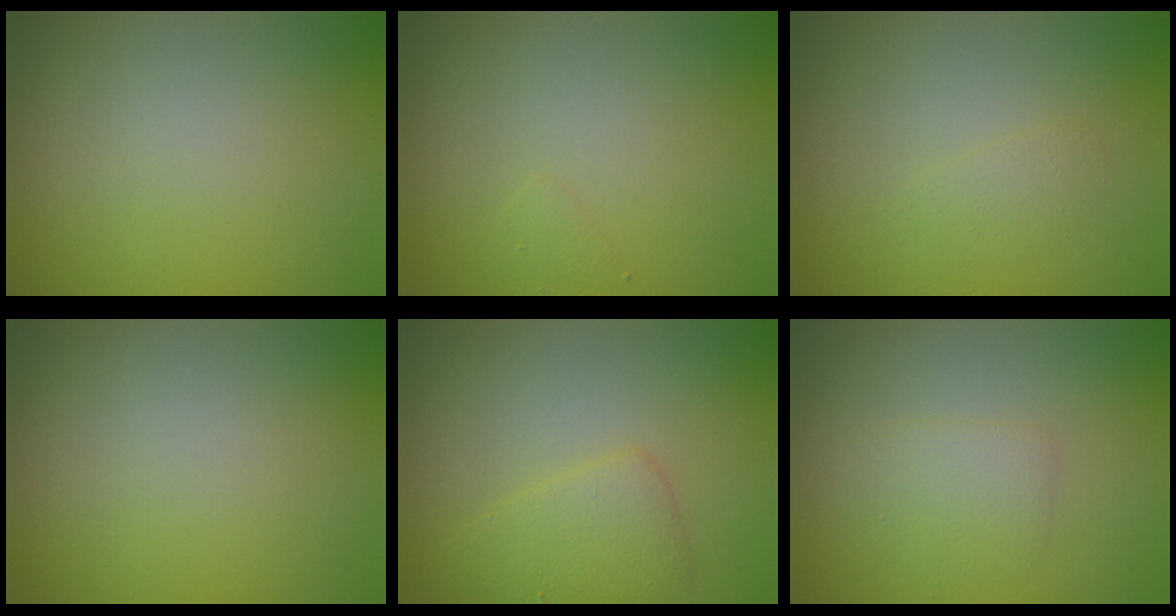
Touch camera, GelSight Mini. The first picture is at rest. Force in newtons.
{"total": 0.6, "press": 0.6, "slide": 0.0}
{"total": 1.0, "press": 1.0, "slide": 0.0}
{"total": 0.0}
{"total": 2.8, "press": 2.8, "slide": 0.3}
{"total": 1.9, "press": 1.9, "slide": 0.1}